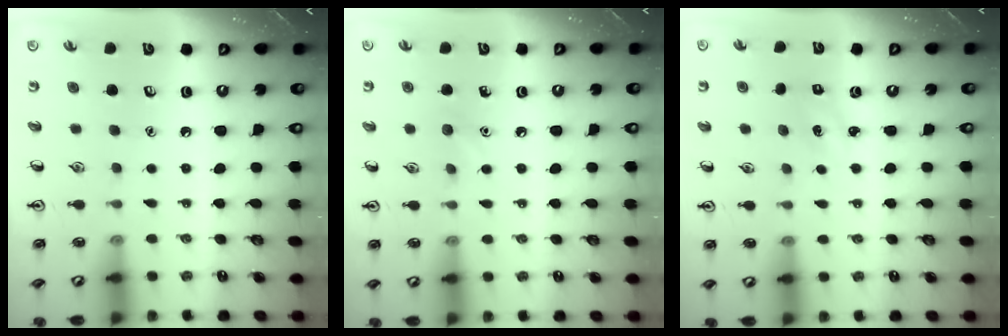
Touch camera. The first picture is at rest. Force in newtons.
{"total": 5.2, "press": 5.0, "slide": 1.5}
{"total": 1.4, "press": 1.3, "slide": 0.6}